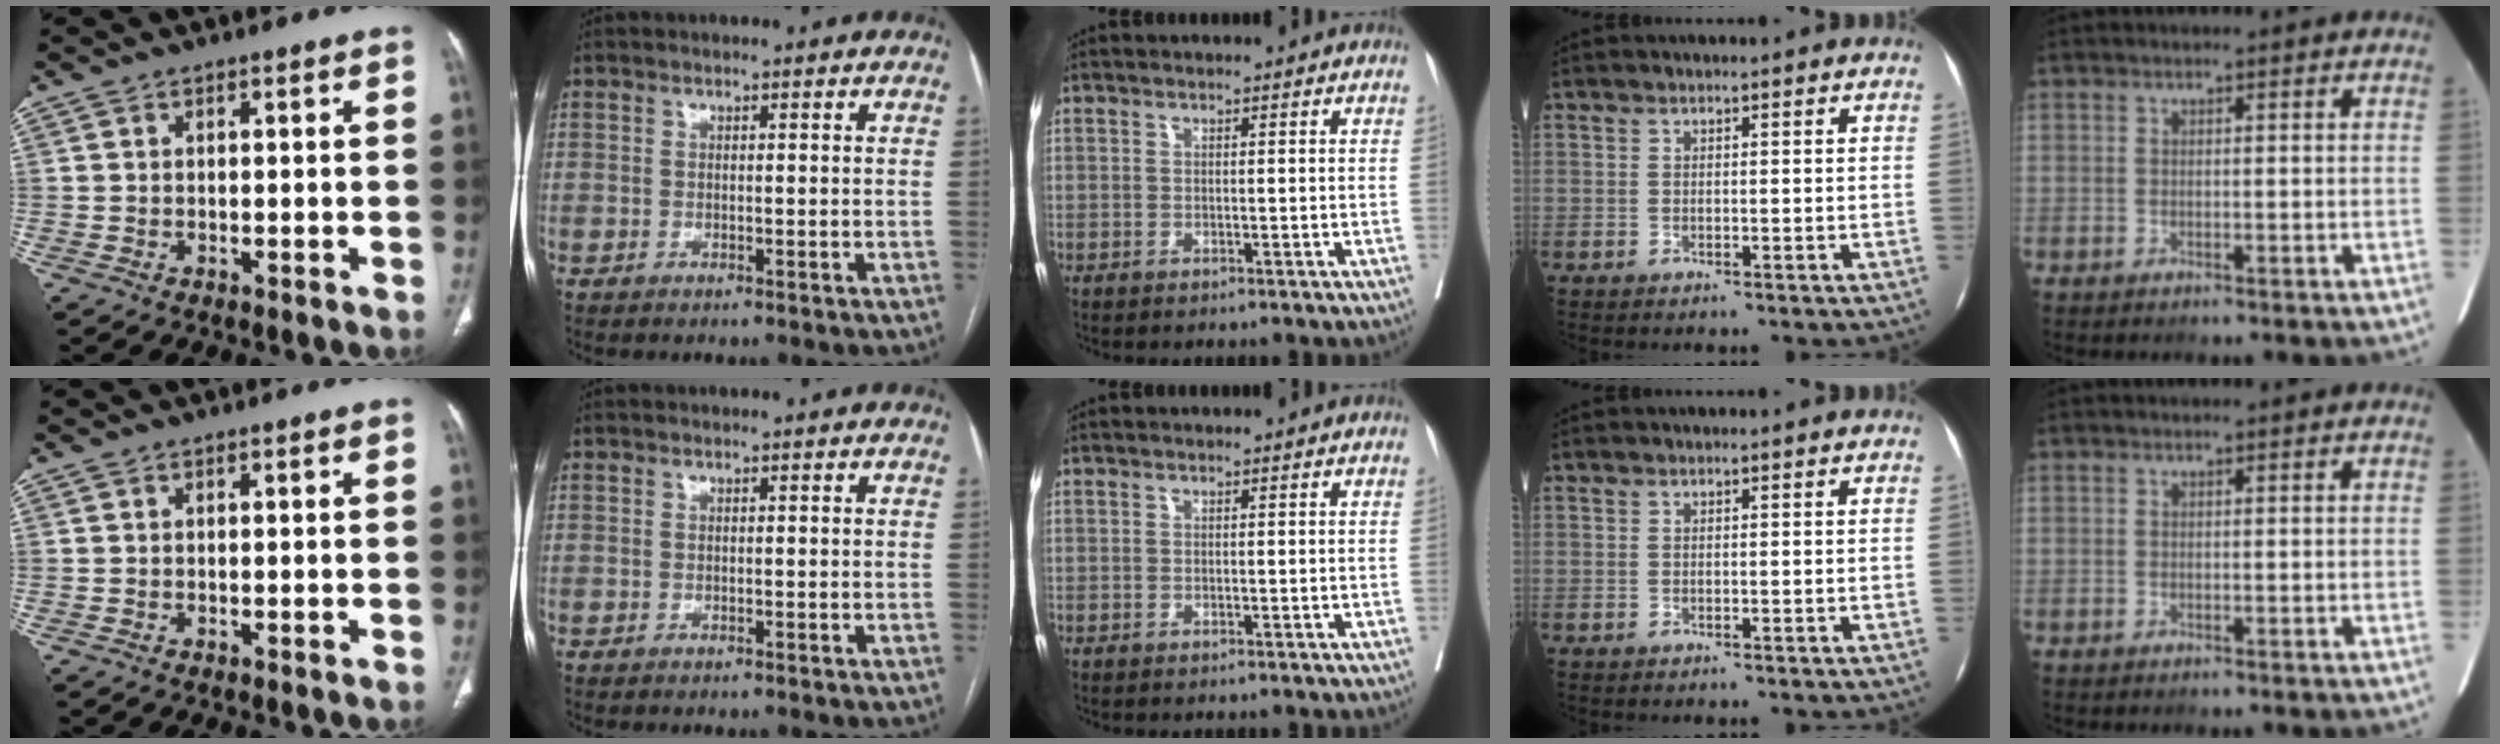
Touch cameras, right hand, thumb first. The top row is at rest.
{}